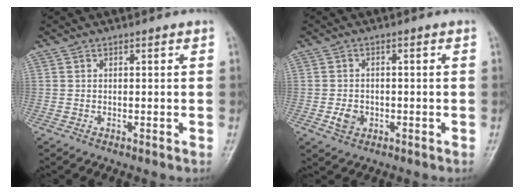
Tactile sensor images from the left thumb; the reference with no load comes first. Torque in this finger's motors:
{"motor_torque": [-0.04, 0.09, 0.01, 0.00, 0.00]}